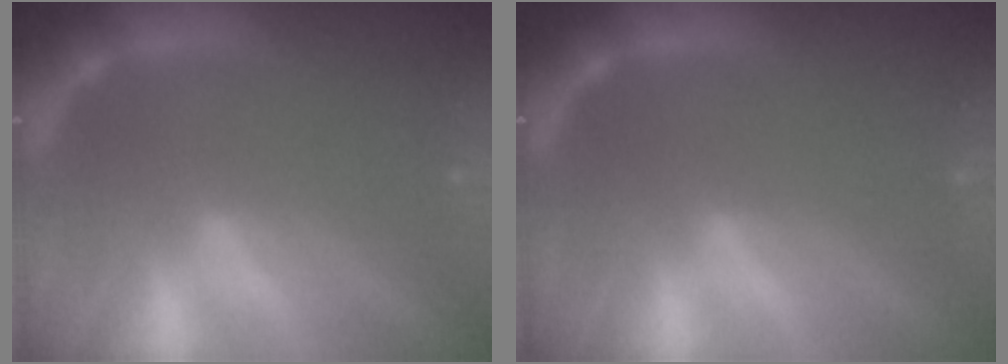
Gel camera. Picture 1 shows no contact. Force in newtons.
{"total": 0.0}